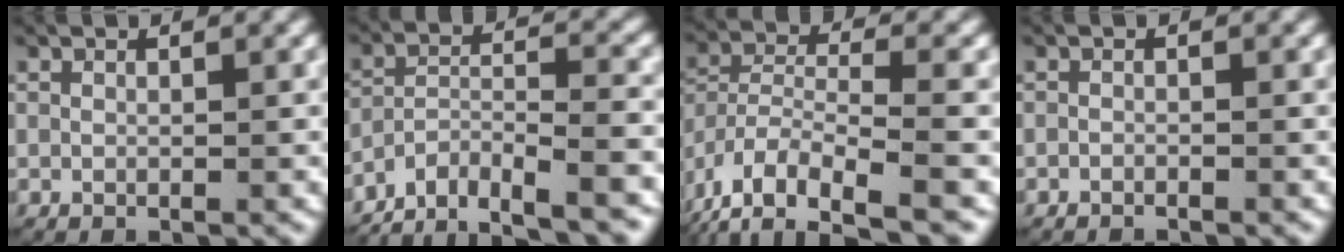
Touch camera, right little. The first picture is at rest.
{"total": 10.9, "force": [-9.0, 4.7, 4.0], "torque": [-0.066, -0.019, -0.147]}
{"total": 6.4, "force": [-3.0, 3.5, 4.5], "torque": [-0.097, -0.013, -0.042]}
{"total": 0.8, "force": [-0.8, 0.1, 0.0], "torque": [-0.004, -0.005, -0.013]}